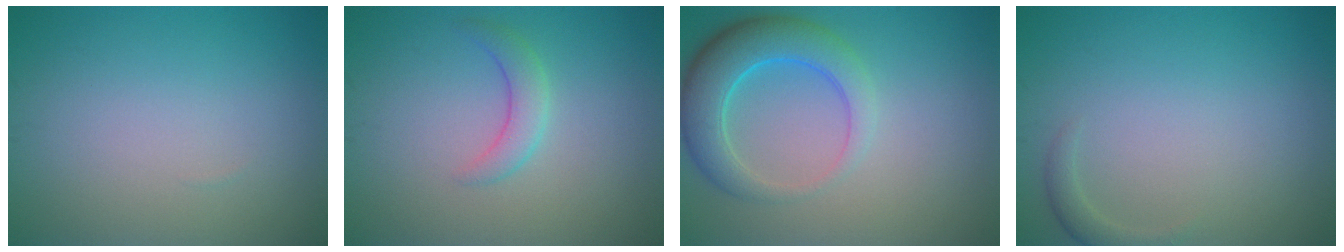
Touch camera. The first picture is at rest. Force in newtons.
{"total": 2.1, "press": 2.1, "slide": 0.1}
{"total": 5.7, "press": 5.7, "slide": 0.2}
{"total": 1.2, "press": 1.2, "slide": 0.1}